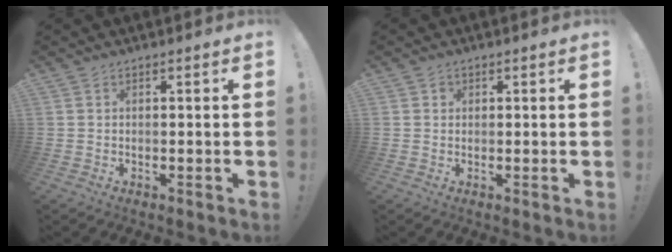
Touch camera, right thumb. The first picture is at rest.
{"total": 1.3, "force": [0.5, 1.1, 0.2], "torque": [0.004, 0.001, 0.008]}